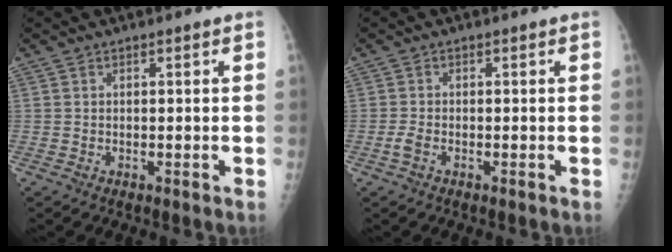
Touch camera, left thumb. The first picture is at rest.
{"total": 1.7, "force": [-0.8, 0.9, 1.3], "torque": [-0.033, -0.001, -0.018]}